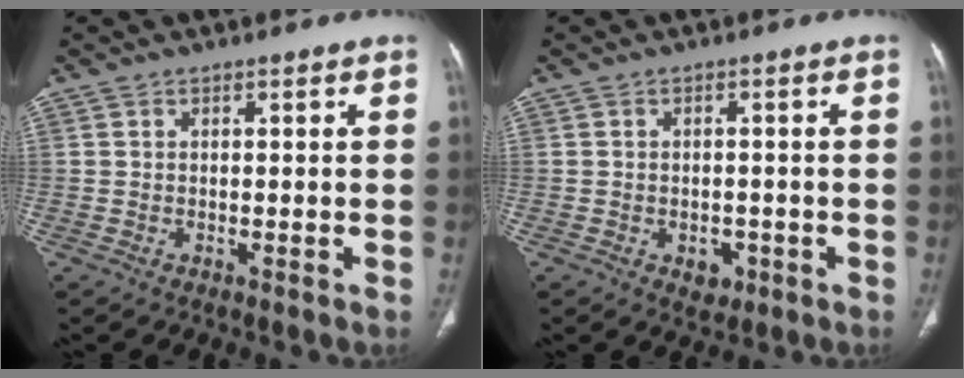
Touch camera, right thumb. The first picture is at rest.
{"total": 3.0, "force": [-1.3, 2.2, 1.6], "torque": [-0.010, 0.003, -0.011]}